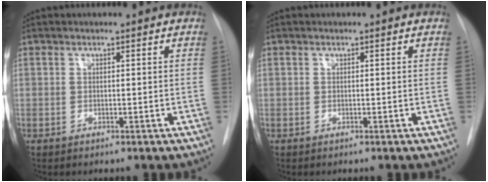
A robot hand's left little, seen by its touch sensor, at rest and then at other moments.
{"total": 0.0}